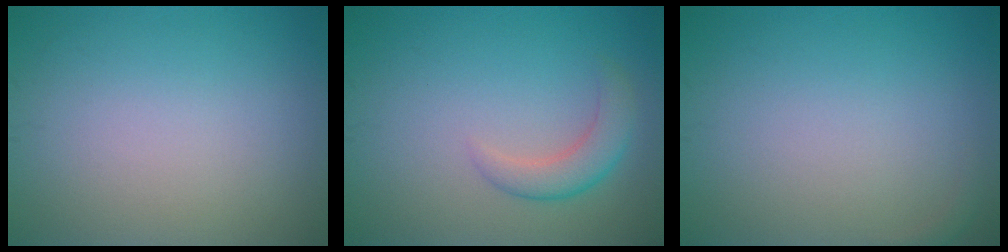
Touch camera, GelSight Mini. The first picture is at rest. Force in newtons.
{"total": 2.7, "press": 2.7, "slide": 0.2}
{"total": 0.6, "press": 0.6, "slide": 0.1}